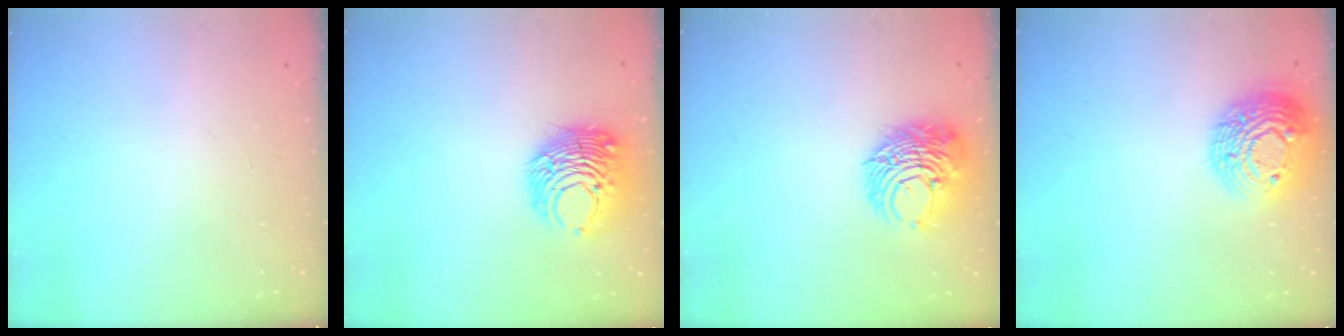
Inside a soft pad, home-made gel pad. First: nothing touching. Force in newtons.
{"total": 11.2, "press": 11.1, "slide": 0.6}
{"total": 9.7, "press": 9.6, "slide": 1.5}
{"total": 16.9, "press": 16.8, "slide": 1.2}